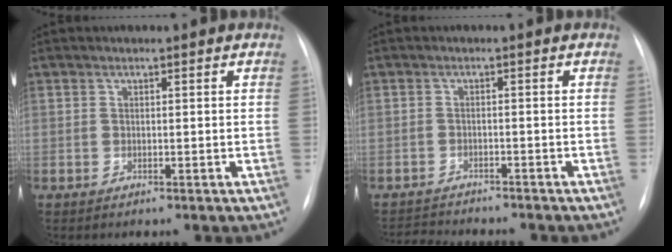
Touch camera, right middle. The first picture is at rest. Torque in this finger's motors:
{"motor_torque": [-0.06, 0.00, 0.01, 0.00]}